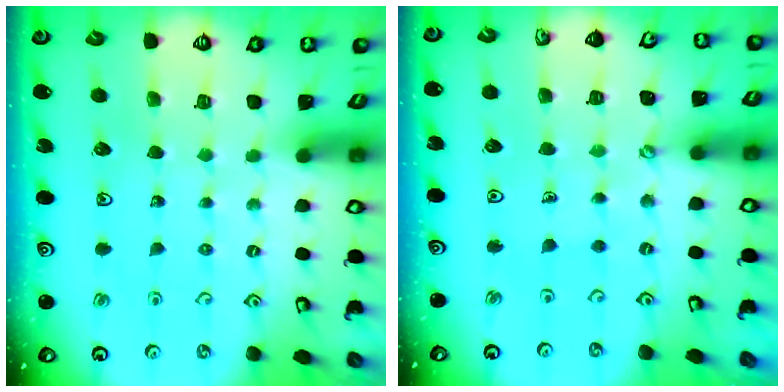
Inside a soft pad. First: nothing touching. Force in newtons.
{"total": 1.1, "press": 1.1, "slide": 0.1}